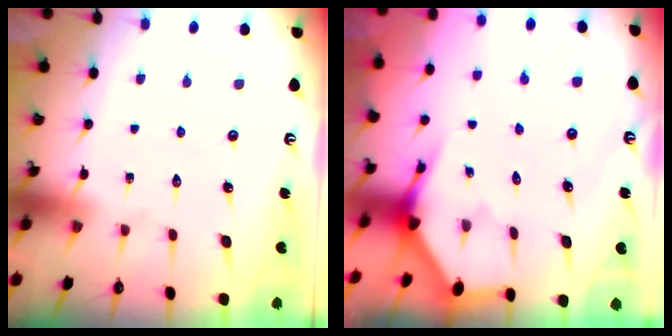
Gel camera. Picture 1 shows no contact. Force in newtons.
{"total": 3.4, "press": 3.4, "slide": 0.2}